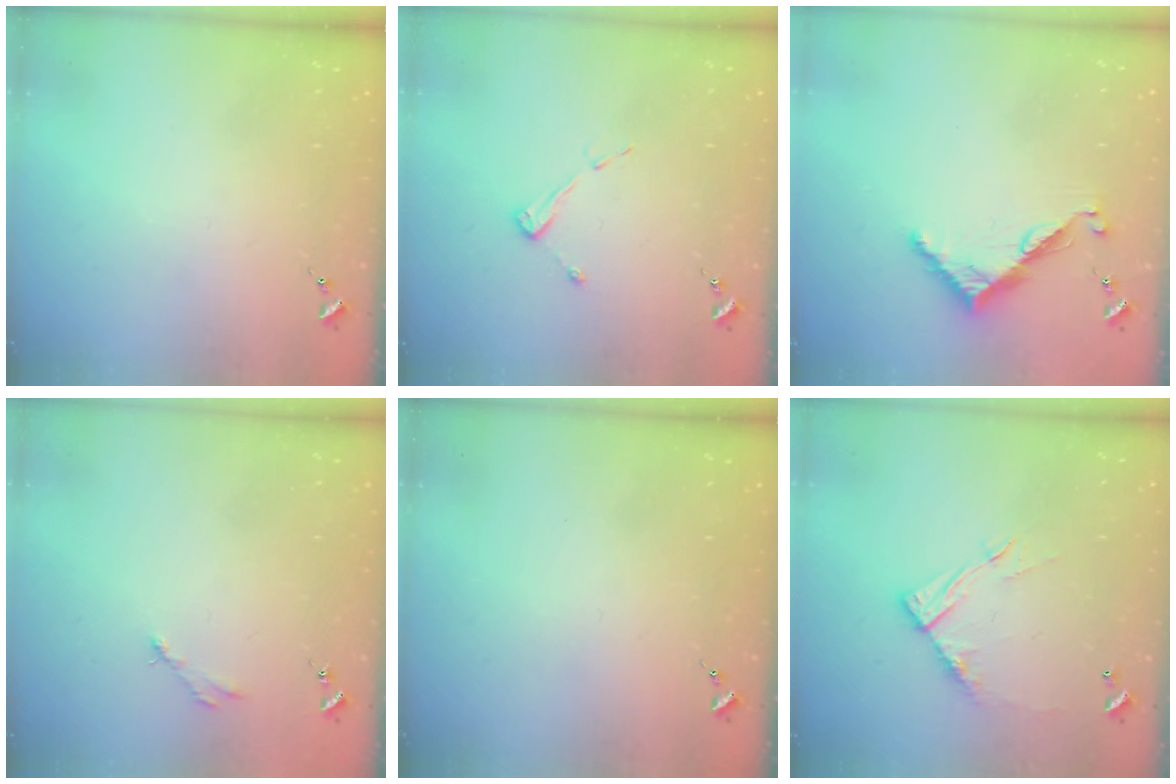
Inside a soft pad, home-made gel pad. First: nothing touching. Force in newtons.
{"total": 4.3, "press": 4.3, "slide": 0.5}
{"total": 7.7, "press": 7.7, "slide": 0.3}
{"total": 2.5, "press": 2.5, "slide": 0.3}
{"total": 0.0}
{"total": 11.5, "press": 11.5, "slide": 0.8}